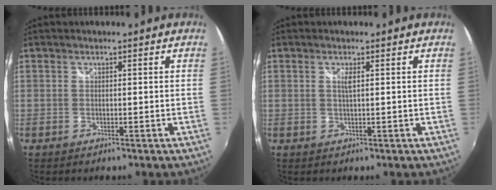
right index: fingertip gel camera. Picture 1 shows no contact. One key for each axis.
{"total": 1.2, "fx": 0.3, "fy": -0.1, "fz": 1.2, "tx": -0.022, "ty": 0.000, "tz": 0.005}